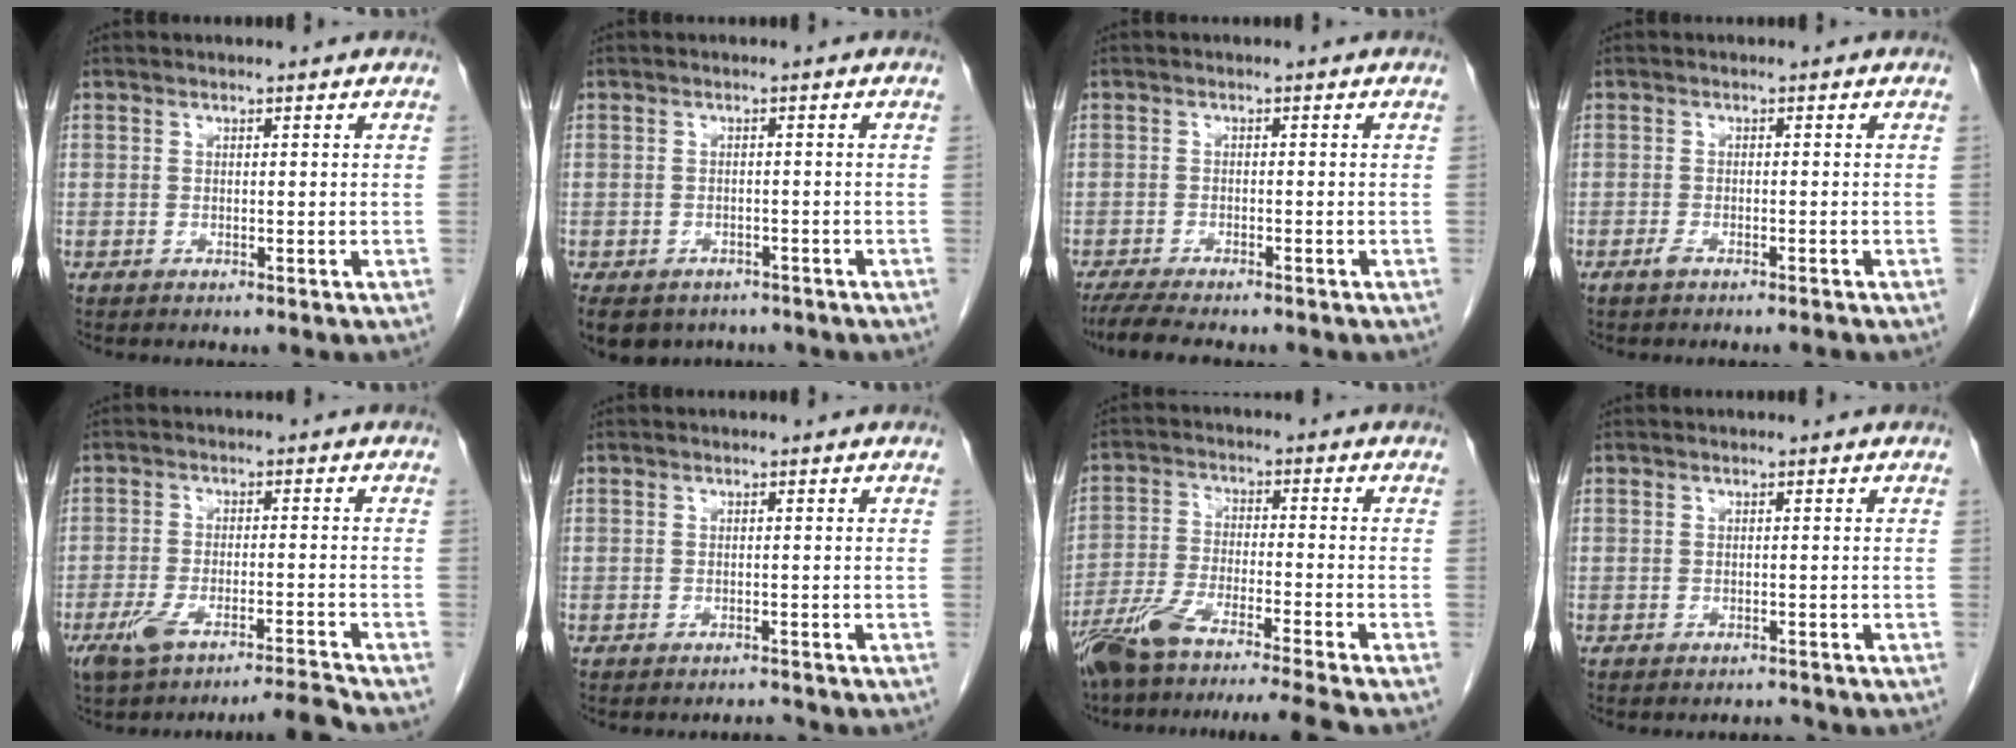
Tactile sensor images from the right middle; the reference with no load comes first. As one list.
[{"total": 13.4, "force": [-8.5, 9.3, 4.6], "torque": [-0.135, -0.008, -0.101]}, {"total": 7.4, "force": [-6.2, 1.3, 3.7], "torque": [-0.060, -0.016, -0.098]}, {"total": 1.6, "force": [-1.4, 0.0, 0.9], "torque": [-0.021, -0.002, -0.026]}, {"total": 6.7, "force": [-5.6, -1.1, 3.5], "torque": [-0.067, -0.005, -0.098]}, {"total": 0.8, "force": [-0.7, -0.1, -0.2], "torque": [0.002, -0.006, -0.009]}, {"total": 14.4, "force": [-12.4, -1.5, 7.2], "torque": [-0.127, -0.025, -0.208]}, {"total": 0.8, "force": [-0.8, 0.1, -0.2], "torque": [0.001, -0.005, -0.010]}]